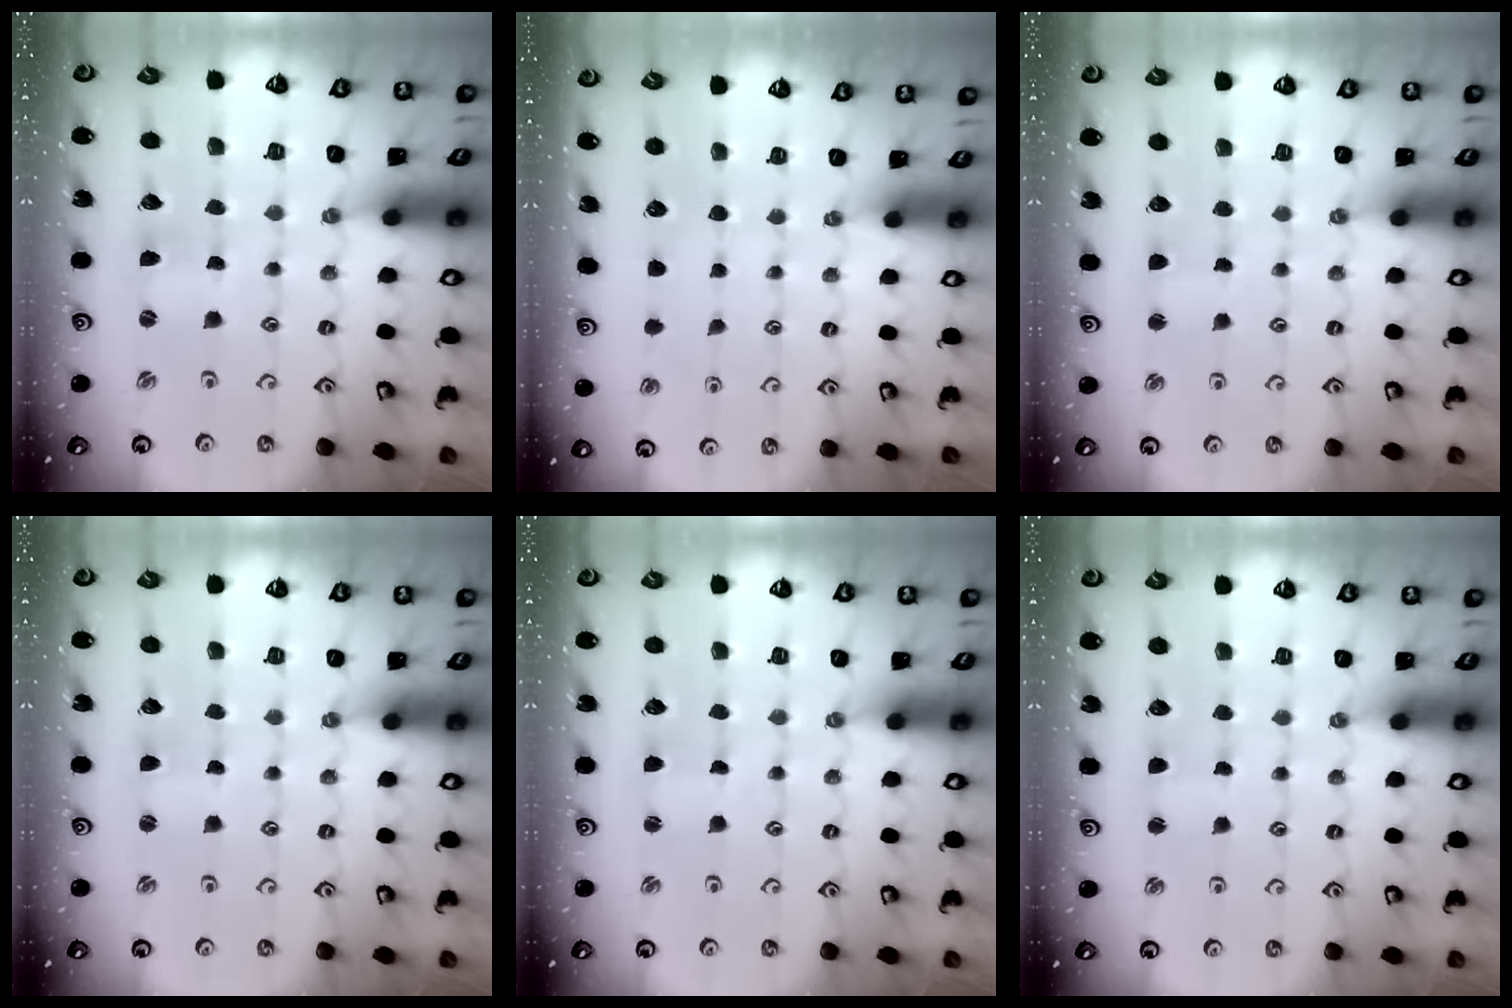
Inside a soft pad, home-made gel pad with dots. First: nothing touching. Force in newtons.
{"total": 0.0}
{"total": 1.7, "press": 1.7, "slide": 0.1}
{"total": 1.0, "press": 1.0, "slide": 0.2}
{"total": 0.5, "press": 0.5, "slide": 0.0}
{"total": 1.6, "press": 1.6, "slide": 0.3}